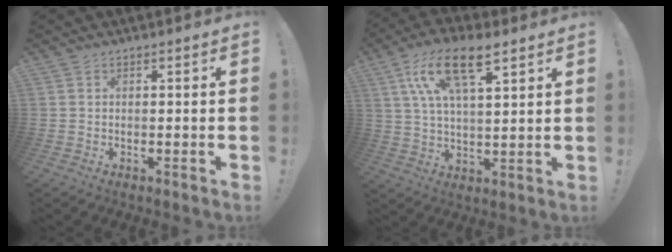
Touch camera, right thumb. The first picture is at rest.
{"total": 15.4, "force": [8.2, 6.1, 11.5], "torque": [-0.213, -0.021, 0.140]}